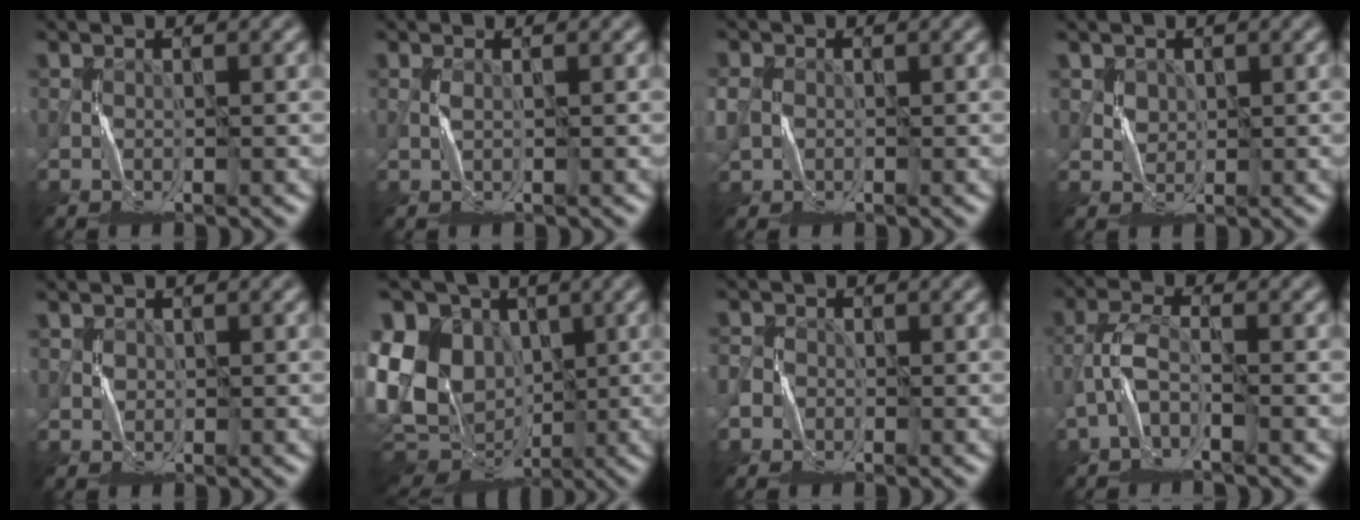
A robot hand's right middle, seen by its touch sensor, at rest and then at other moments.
{"total": 0.0}
{"total": 1.7, "force": [0.0, 1.6, 0.7], "torque": [-0.024, 0.001, -0.003]}
{"total": 2.0, "force": [1.1, 1.6, 0.4], "torque": [-0.019, 0.001, 0.033]}
{"total": 0.9, "force": [0.3, 0.8, 0.0], "torque": [0.000, 0.001, 0.008]}
{"total": 16.4, "force": [-0.8, 12.5, 10.6], "torque": [-0.223, 0.007, -0.013]}
{"total": 1.3, "force": [-0.7, 1.1, -0.1], "torque": [0.011, 0.002, -0.018]}
{"total": 2.4, "force": [-1.8, 0.6, 1.6], "torque": [-0.038, 0.010, -0.044]}